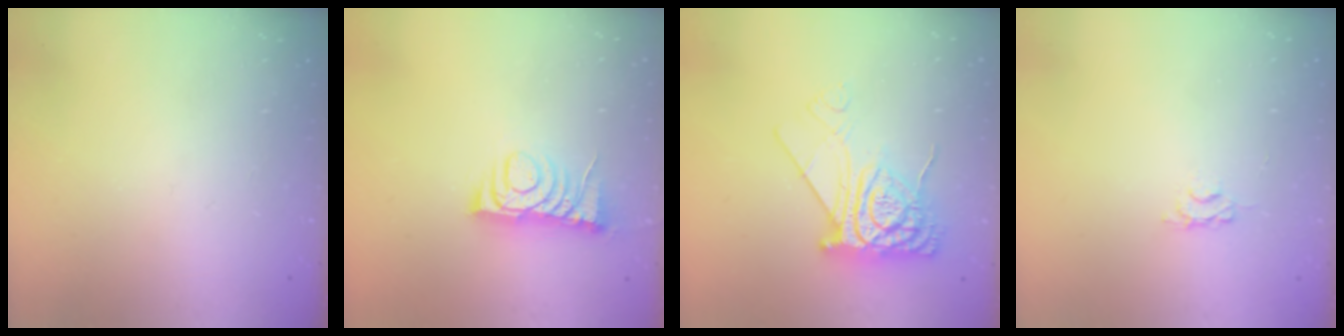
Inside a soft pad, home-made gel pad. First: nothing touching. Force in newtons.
{"total": 7.8, "press": 7.7, "slide": 0.7}
{"total": 12.3, "press": 12.3, "slide": 1.0}
{"total": 3.1, "press": 3.0, "slide": 0.5}